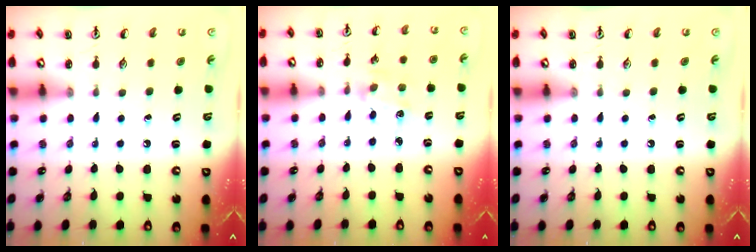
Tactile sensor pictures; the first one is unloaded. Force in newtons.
{"total": 2.0, "press": 2.0, "slide": 0.3}
{"total": 0.0}